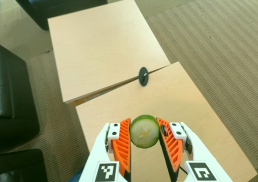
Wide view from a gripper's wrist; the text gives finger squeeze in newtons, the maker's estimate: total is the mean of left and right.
{"total": 12.4, "left": 12.9, "right": 11.8}